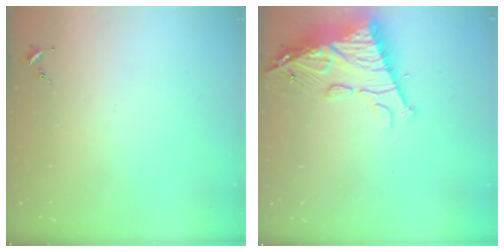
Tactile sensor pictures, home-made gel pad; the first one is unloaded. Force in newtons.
{"total": 14.9, "press": 14.8, "slide": 1.5}